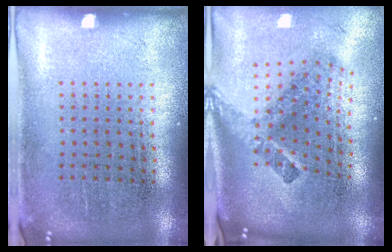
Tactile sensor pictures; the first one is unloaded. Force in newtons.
{"total": 2.6, "press": 1.6, "slide": 2.0}